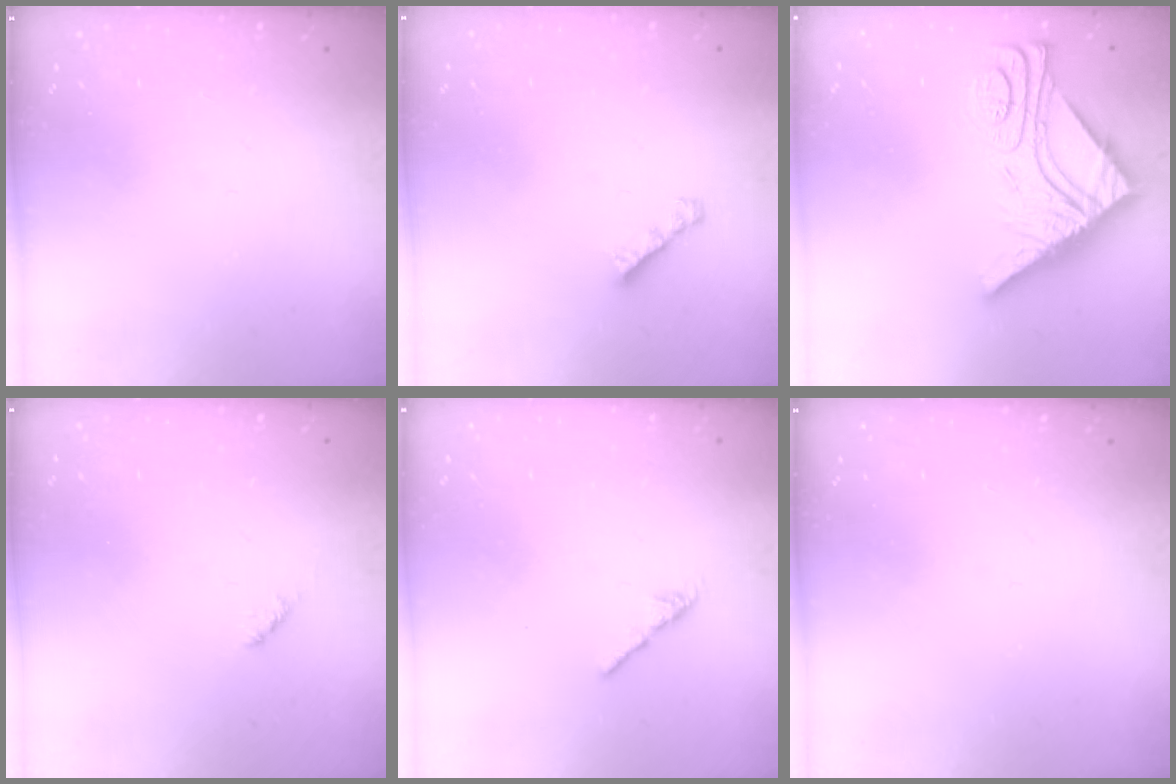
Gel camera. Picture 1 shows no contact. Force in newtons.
{"total": 2.4, "press": 2.4, "slide": 0.1}
{"total": 14.7, "press": 14.7, "slide": 1.3}
{"total": 3.1, "press": 3.1, "slide": 0.6}
{"total": 2.4, "press": 2.3, "slide": 0.8}
{"total": 0.0}